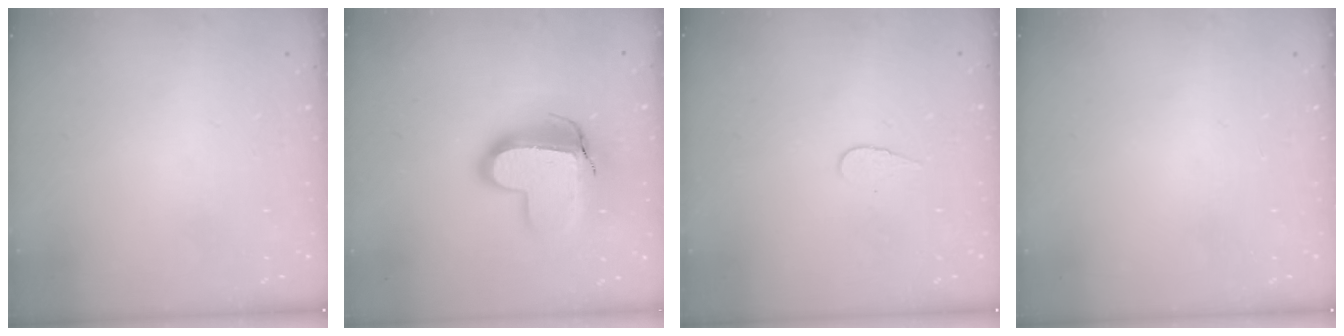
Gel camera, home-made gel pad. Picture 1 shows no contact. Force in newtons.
{"total": 14.1, "press": 14.1, "slide": 1.1}
{"total": 3.6, "press": 3.6, "slide": 0.3}
{"total": 0.0}